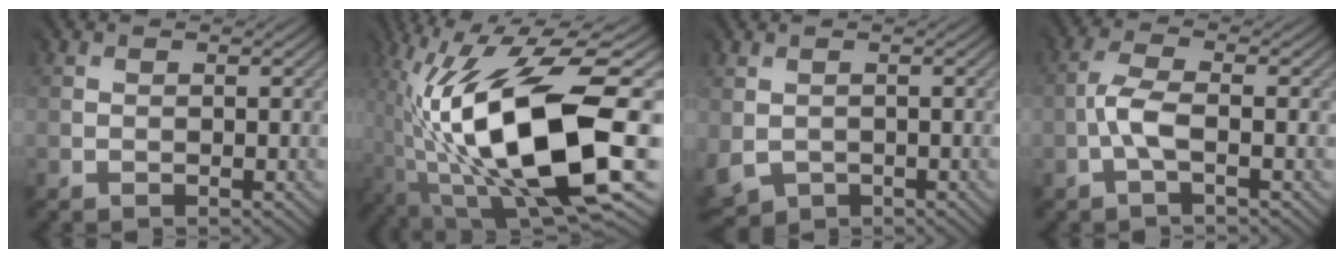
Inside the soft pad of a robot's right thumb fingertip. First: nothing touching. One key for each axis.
{"total": 15.4, "fx": -3.1, "fy": 5.0, "fz": 14.3, "tx": -0.279, "ty": 0.005, "tz": -0.052}
{"total": 2.8, "fx": -0.1, "fy": 2.6, "fz": 0.8, "tx": -0.046, "ty": -0.016, "tz": 0.005}
{"total": 2.8, "fx": -1.4, "fy": 0.4, "fz": 2.4, "tx": -0.060, "ty": 0.010, "tz": -0.033}